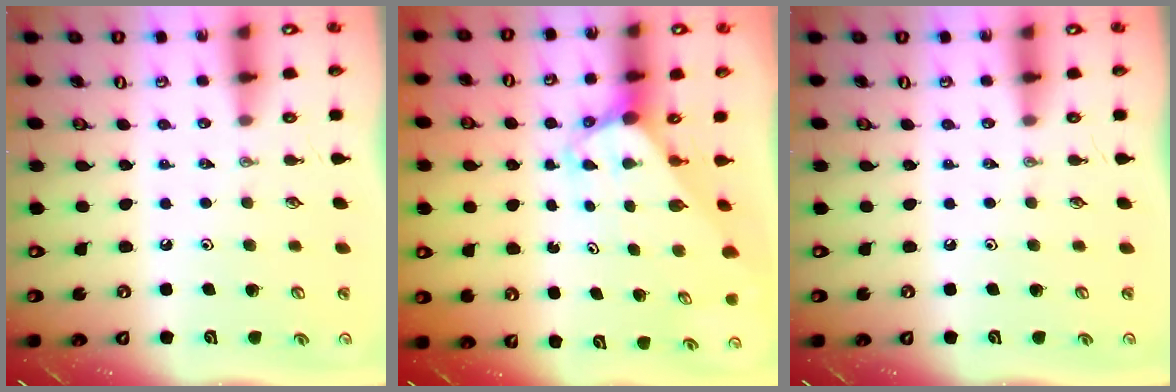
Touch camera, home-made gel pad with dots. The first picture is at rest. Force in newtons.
{"total": 3.2, "press": 3.2, "slide": 0.2}
{"total": 0.0}